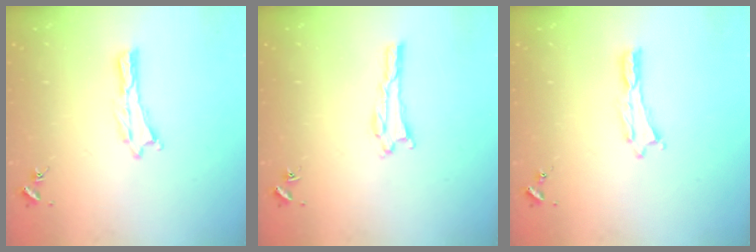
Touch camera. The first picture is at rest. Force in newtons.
{"total": 1.5, "press": 1.5, "slide": 0.2}
{"total": 0.0}